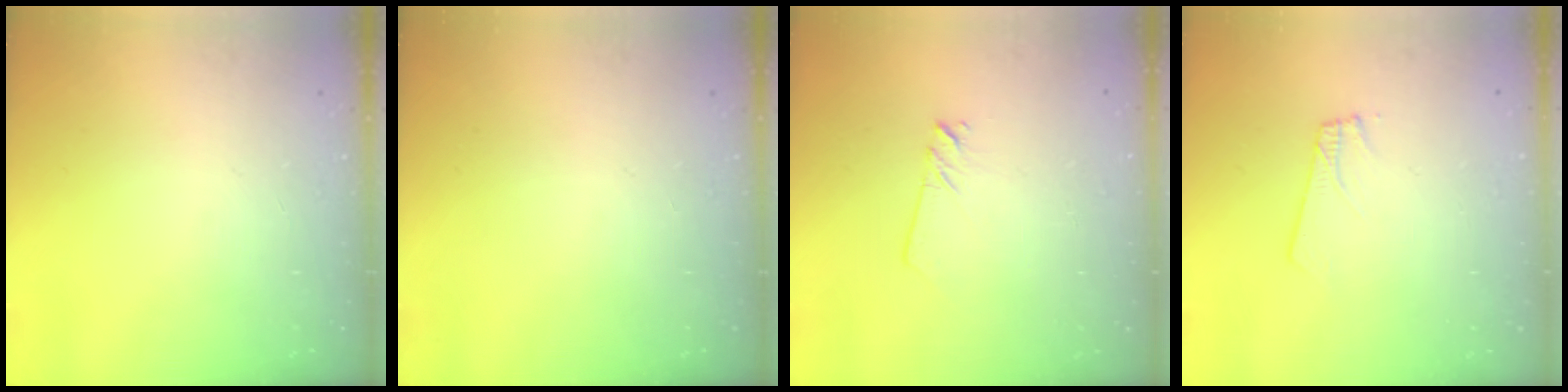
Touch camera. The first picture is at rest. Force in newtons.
{"total": 0.0}
{"total": 2.0, "press": 2.0, "slide": 0.1}
{"total": 1.8, "press": 1.8, "slide": 0.1}